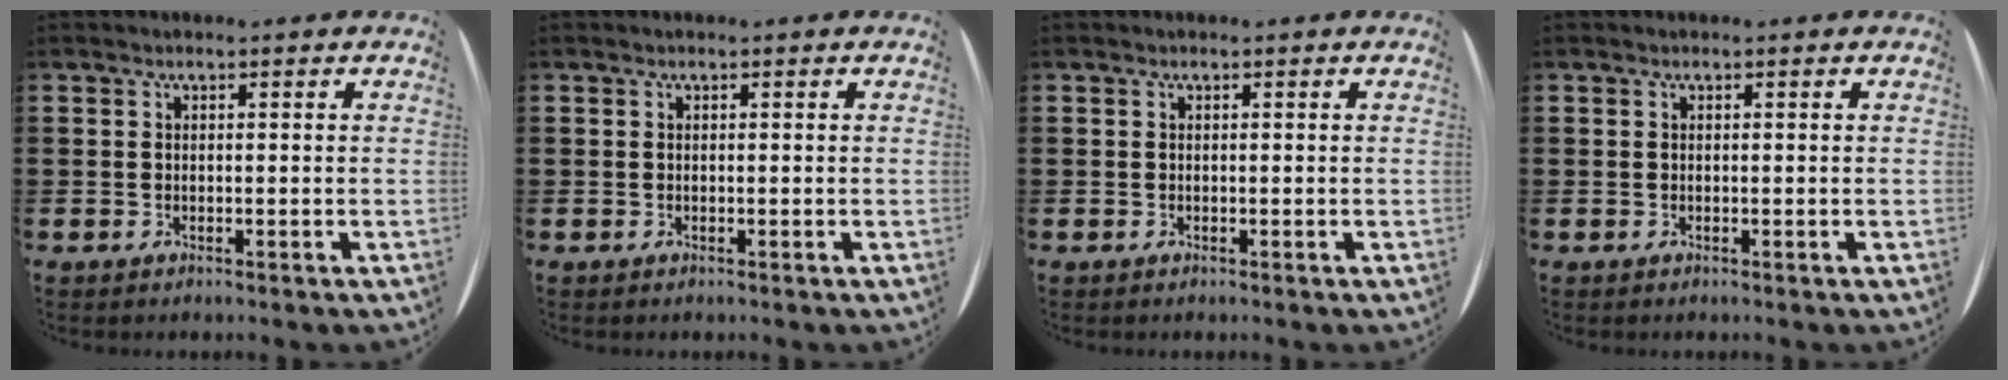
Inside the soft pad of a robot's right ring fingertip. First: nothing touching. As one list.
[{"total": 0.0}, {"total": 0.0}, {"total": 0.0}]